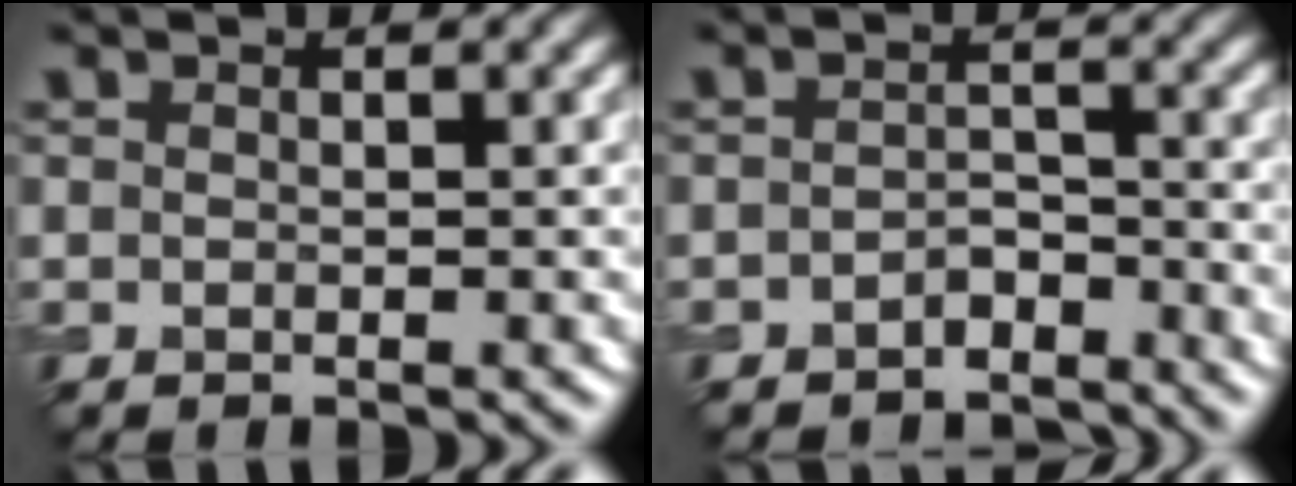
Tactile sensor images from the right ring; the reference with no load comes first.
{"total": 2.9, "force": [-2.5, 1.2, 0.8], "torque": [-0.008, 0.005, -0.047]}